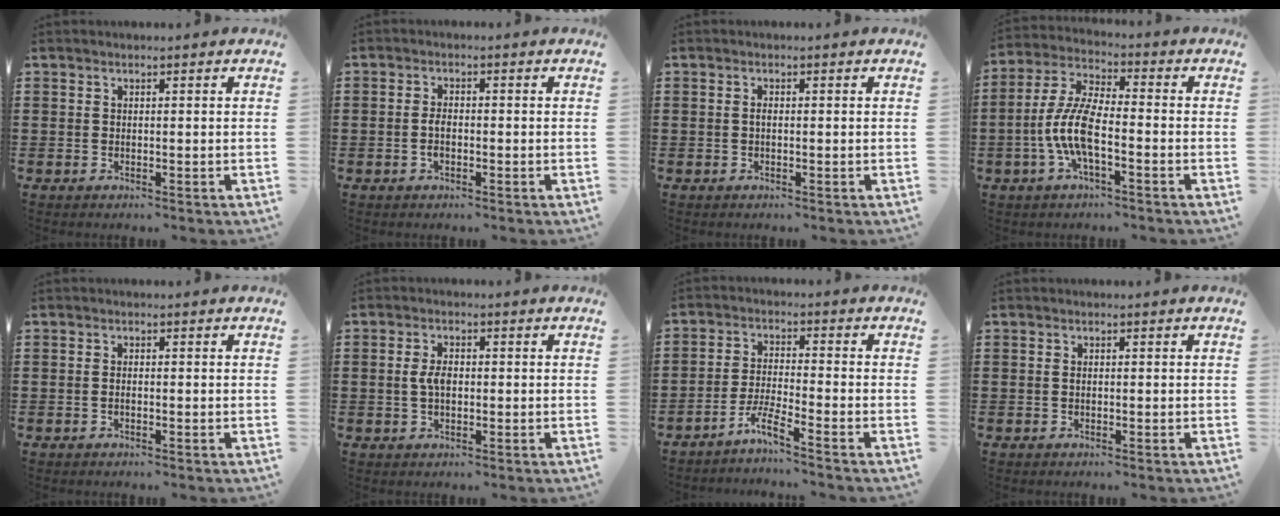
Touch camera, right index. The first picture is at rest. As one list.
[{"total": 2.1, "force": [-0.5, 0.9, 1.8], "torque": [-0.044, -0.004, -0.011]}, {"total": 0.7, "force": [-0.1, 0.2, 0.7], "torque": [-0.016, -0.003, -0.002]}, {"total": 8.3, "force": [-2.5, 2.7, 7.4], "torque": [-0.182, -0.014, -0.056]}, {"total": 0.7, "force": [-0.3, 0.2, 0.6], "torque": [-0.013, -0.005, -0.003]}, {"total": 3.2, "force": [0.1, 1.6, 2.8], "torque": [-0.064, 0.001, -0.002]}, {"total": 4.2, "force": [-3.8, -0.3, 1.9], "torque": [-0.051, -0.006, -0.078]}, {"total": 0.6, "force": [-0.1, 0.2, 0.6], "torque": [-0.014, -0.004, 0.000]}]